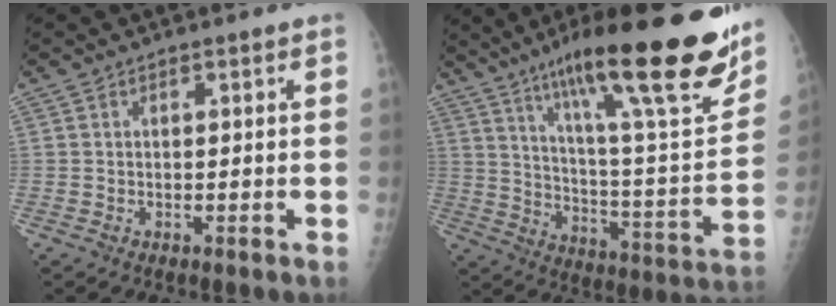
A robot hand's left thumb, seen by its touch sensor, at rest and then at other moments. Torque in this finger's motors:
{"motor_torque": [1.15, 0.05, 1.33, -1.44, 0.23]}